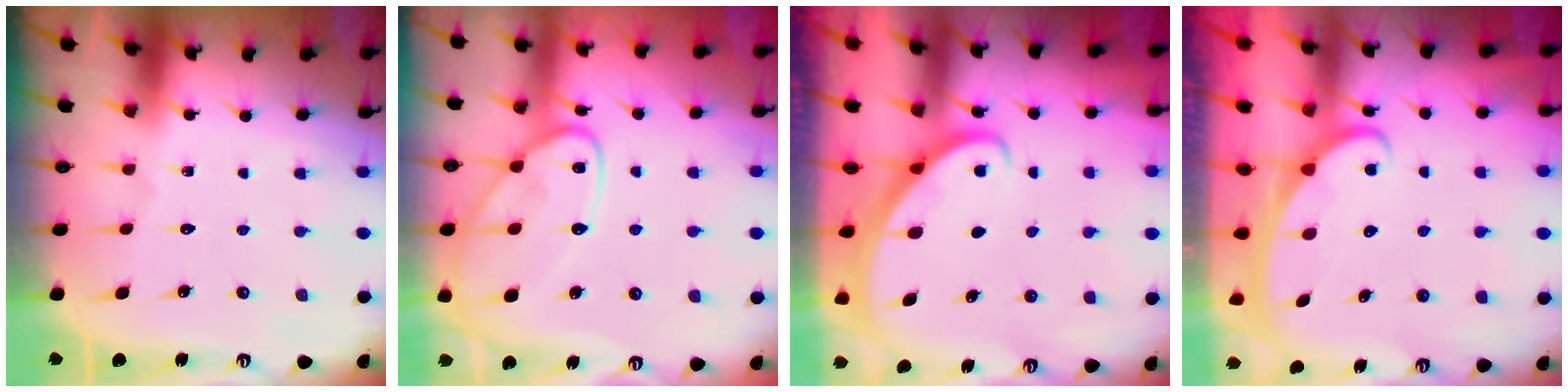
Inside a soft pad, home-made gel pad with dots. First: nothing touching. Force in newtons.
{"total": 14.0, "press": 14.0, "slide": 1.0}
{"total": 2.8, "press": 2.8, "slide": 0.2}
{"total": 2.3, "press": 2.3, "slide": 0.4}